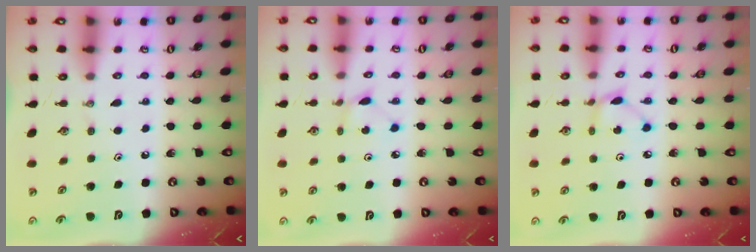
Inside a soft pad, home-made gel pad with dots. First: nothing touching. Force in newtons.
{"total": 1.3, "press": 1.3, "slide": 0.2}
{"total": 3.6, "press": 3.5, "slide": 0.3}